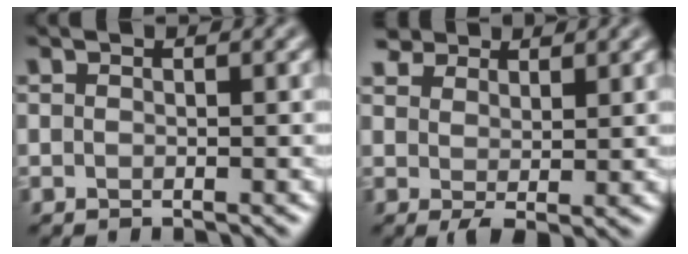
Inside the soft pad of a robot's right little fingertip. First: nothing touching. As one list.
[{"total": 3.4, "force": [2.1, 1.9, 1.8], "torque": [-0.040, 0.002, 0.040]}]